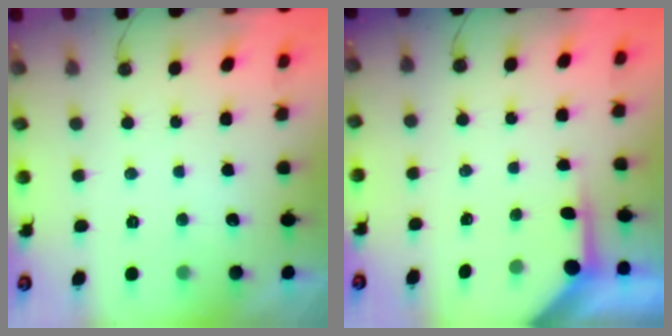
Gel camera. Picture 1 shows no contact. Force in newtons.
{"total": 3.9, "press": 3.9, "slide": 0.3}